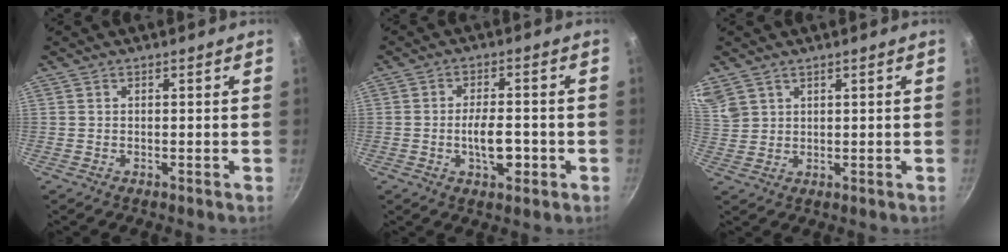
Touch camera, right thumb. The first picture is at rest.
{"total": 7.1, "force": [-1.8, 3.2, 6.0], "torque": [-0.083, 0.013, -0.029]}
{"total": 8.2, "force": [5.2, 5.5, 3.1], "torque": [-0.066, 0.014, 0.116]}